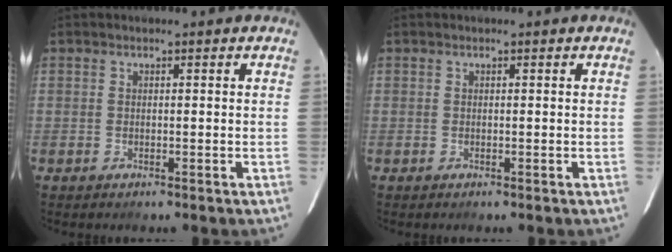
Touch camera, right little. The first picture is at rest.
{"total": 0.0}